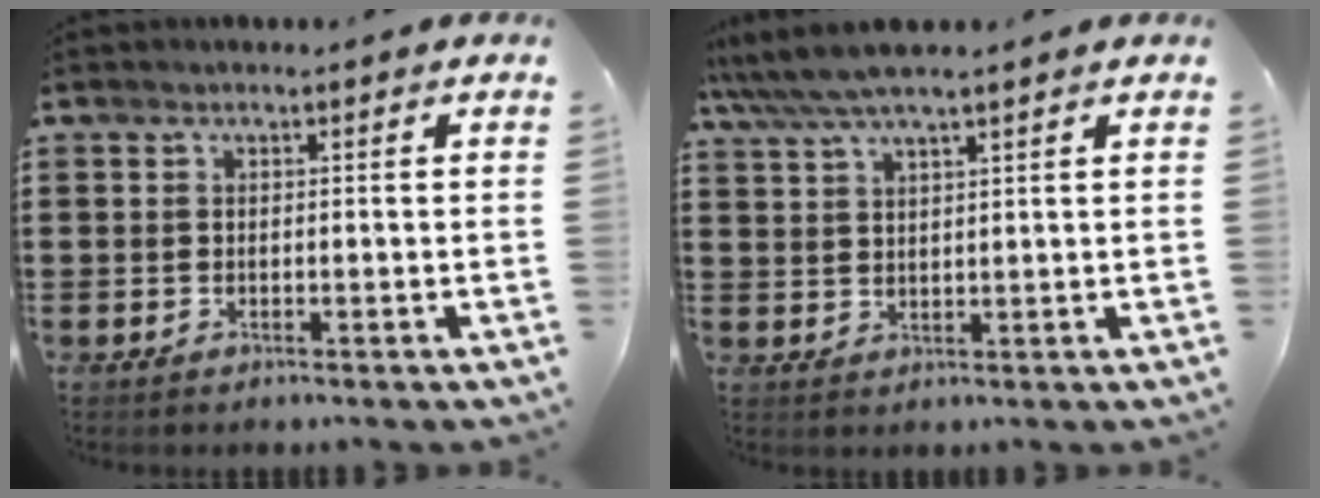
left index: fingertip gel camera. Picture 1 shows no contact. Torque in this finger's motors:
{"motor_torque": [1.61, -0.52, 0.56, 0.21]}